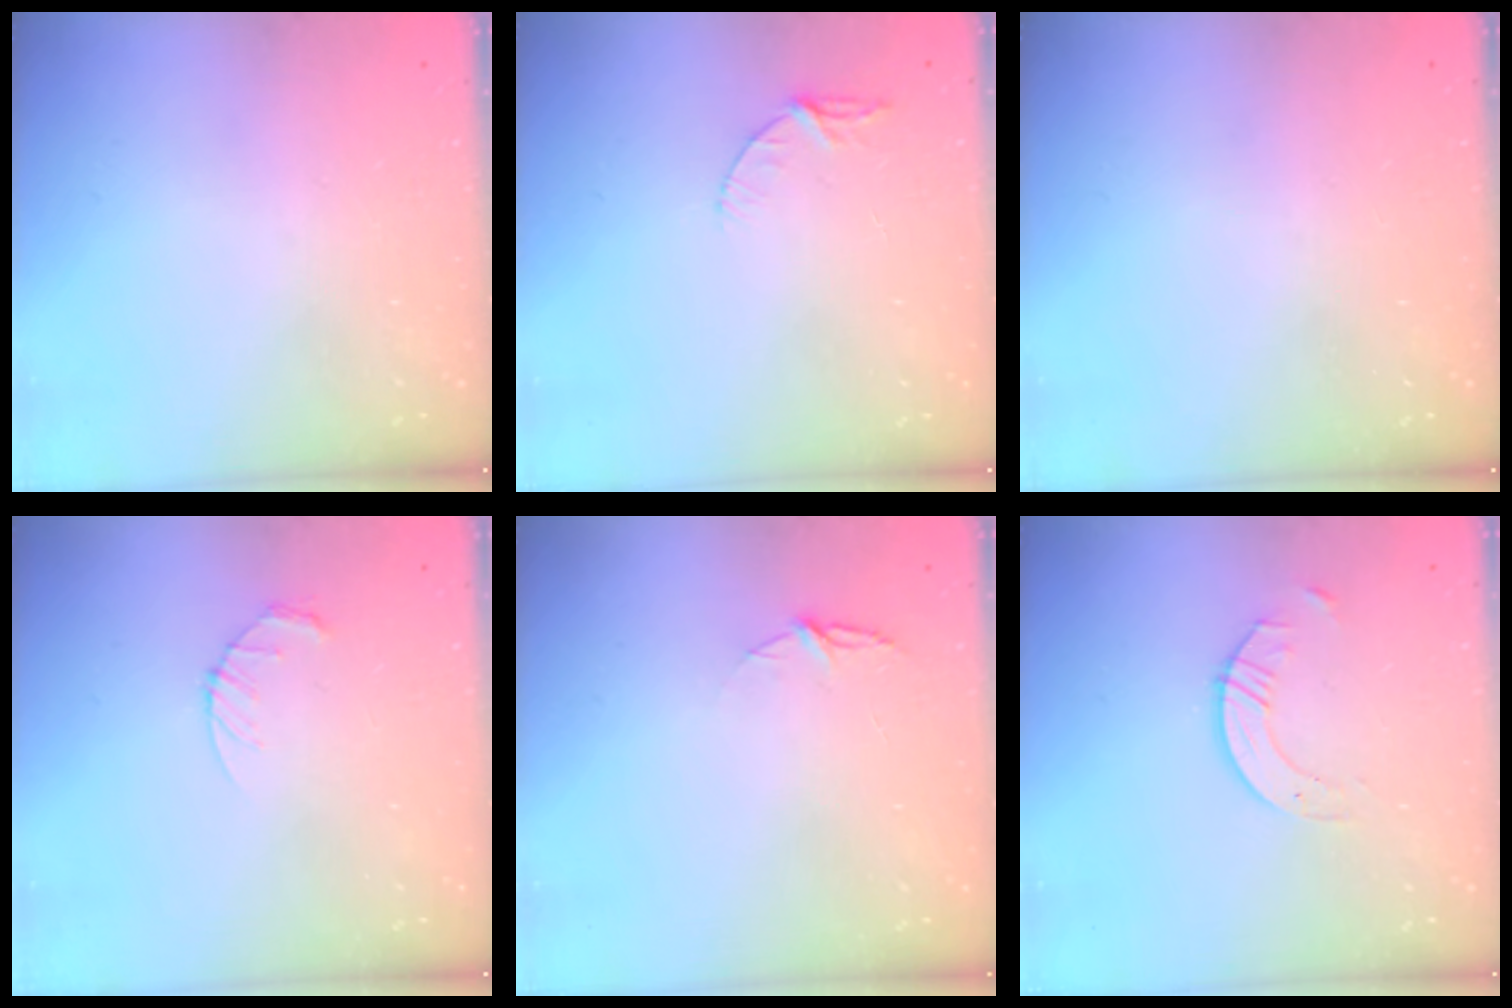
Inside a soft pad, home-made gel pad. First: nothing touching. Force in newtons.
{"total": 5.2, "press": 5.1, "slide": 0.6}
{"total": 0.0}
{"total": 3.4, "press": 3.4, "slide": 0.5}
{"total": 4.8, "press": 4.8, "slide": 0.5}
{"total": 5.0, "press": 5.0, "slide": 0.5}